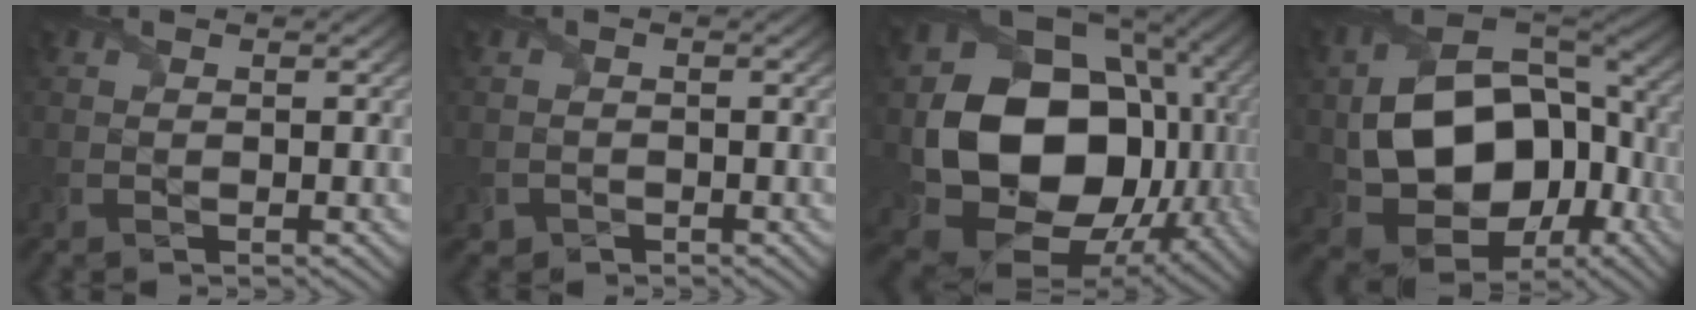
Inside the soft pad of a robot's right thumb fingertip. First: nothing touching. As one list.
[{"total": 1.2, "force": [-0.8, 0.9, 0.0], "torque": [0.002, -0.002, -0.018]}, {"total": 20.5, "force": [-0.6, 16.6, 12.1], "torque": [-0.256, -0.072, 0.036]}, {"total": 16.4, "force": [-1.6, 11.9, 11.1], "torque": [-0.217, -0.036, -0.013]}]